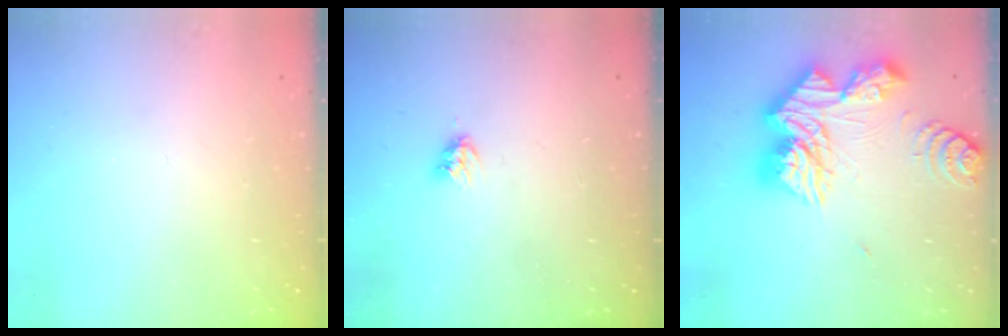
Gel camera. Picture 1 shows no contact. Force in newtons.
{"total": 3.5, "press": 3.5, "slide": 0.4}
{"total": 19.9, "press": 19.8, "slide": 1.7}